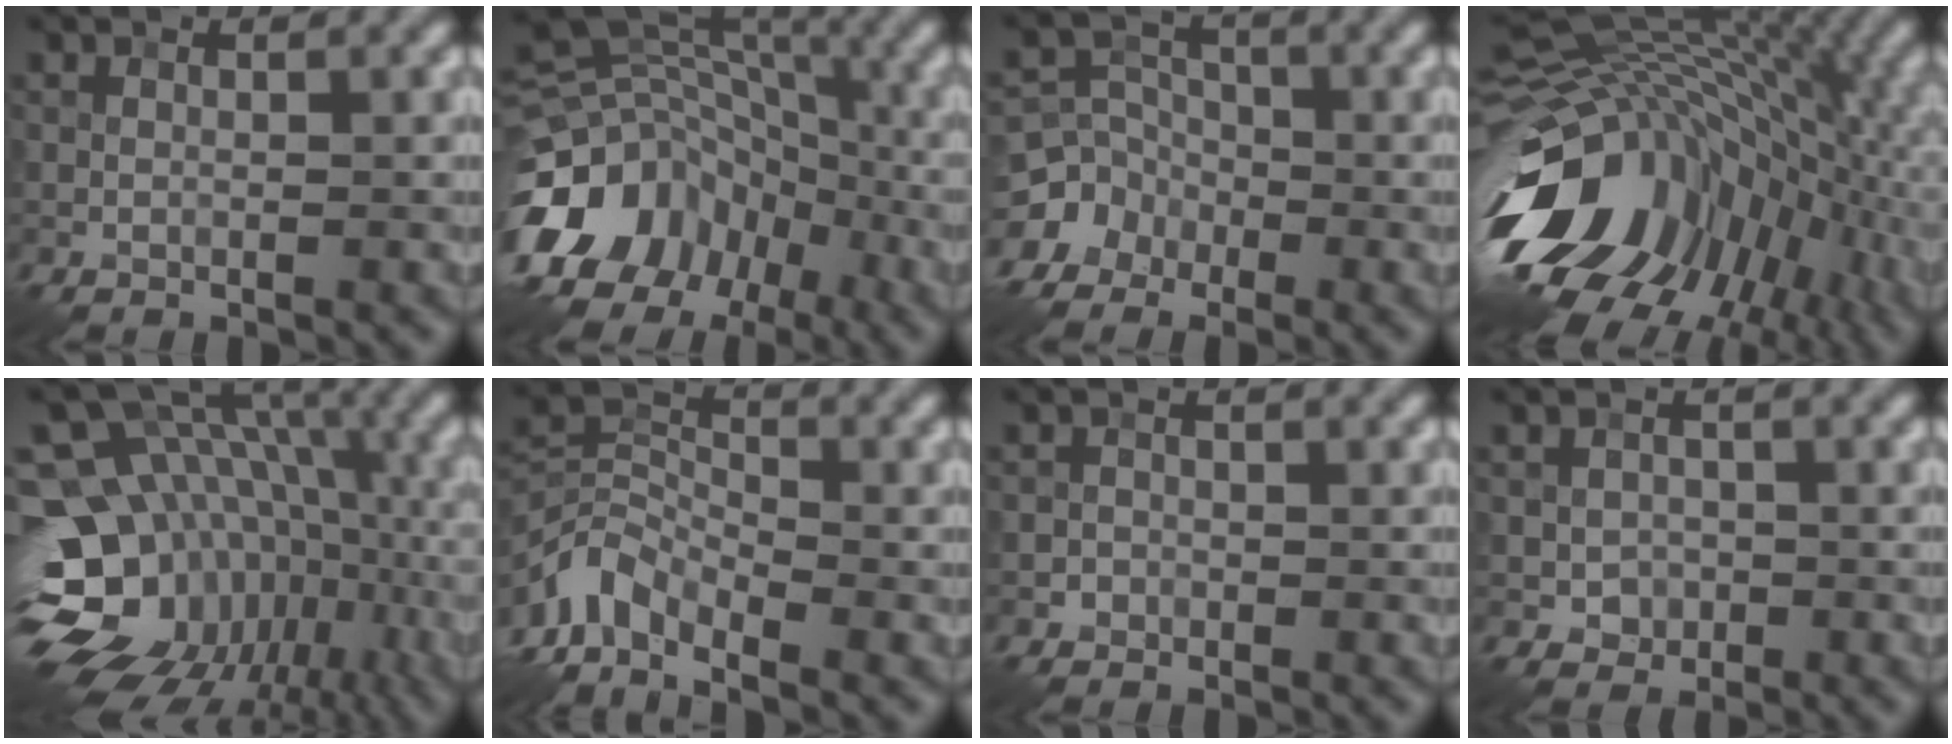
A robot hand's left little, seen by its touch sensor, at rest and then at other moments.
{"total": 15.1, "force": [-7.4, 11.6, 6.2], "torque": [-0.150, 0.000, -0.123]}
{"total": 5.9, "force": [-3.6, 4.6, 0.6], "torque": [0.010, 0.000, -0.081]}
{"total": 18.2, "force": [-5.5, 12.3, 12.2], "torque": [-0.210, 0.008, -0.083]}
{"total": 18.8, "force": [-6.6, 14.3, 10.2], "torque": [-0.184, 0.006, -0.079]}
{"total": 5.3, "force": [-3.7, 2.7, 2.6], "torque": [-0.050, -0.002, -0.087]}
{"total": 0.7, "force": [-0.5, 0.5, -0.1], "torque": [0.003, 0.003, -0.008]}
{"total": 1.5, "force": [-0.4, 1.4, 0.5], "torque": [-0.003, -0.002, -0.010]}